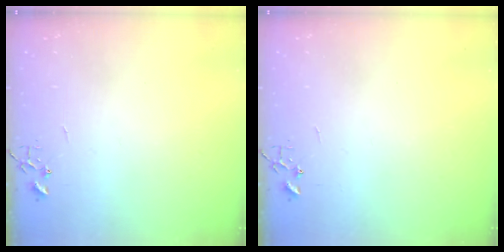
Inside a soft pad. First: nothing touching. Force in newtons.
{"total": 0.0}